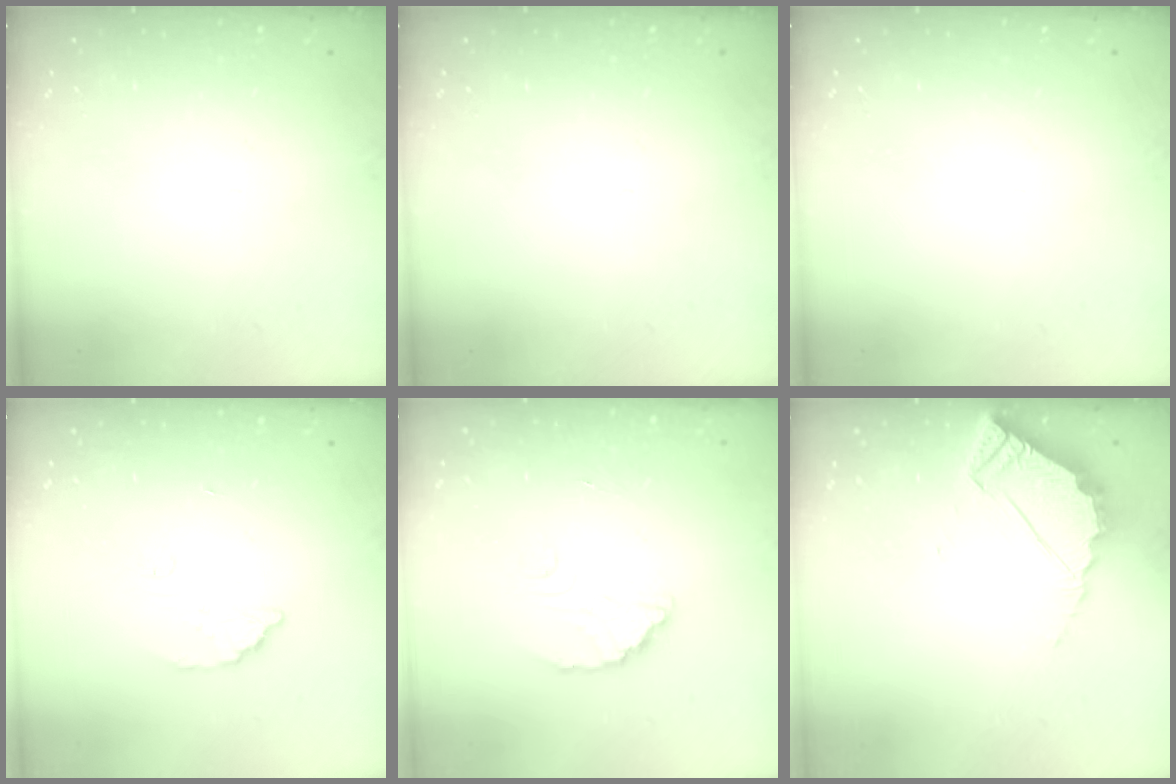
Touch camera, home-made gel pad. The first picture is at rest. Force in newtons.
{"total": 0.0}
{"total": 0.0}
{"total": 3.7, "press": 3.7, "slide": 0.2}
{"total": 2.9, "press": 2.9, "slide": 0.0}
{"total": 4.9, "press": 4.9, "slide": 0.2}